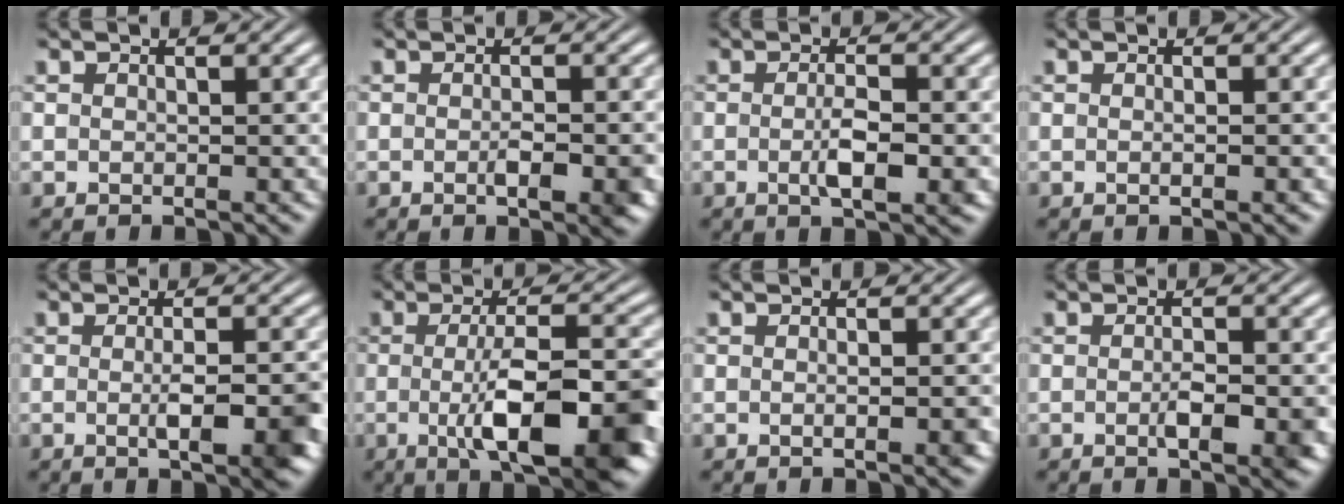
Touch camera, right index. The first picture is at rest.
{"total": 2.1, "force": [-0.8, 0.5, 1.8], "torque": [-0.023, 0.003, -0.019]}
{"total": 3.0, "force": [-1.0, 0.6, 2.8], "torque": [-0.049, -0.005, -0.018]}
{"total": 0.5, "force": [-0.3, 0.0, 0.4], "torque": [-0.008, 0.003, -0.008]}
{"total": 4.4, "force": [-1.5, 0.7, 4.0], "torque": [-0.057, -0.006, -0.026]}
{"total": 9.9, "force": [-2.7, 3.0, 9.1], "torque": [-0.135, -0.016, -0.038]}
{"total": 1.3, "force": [-0.6, 0.1, 1.2], "torque": [-0.017, 0.001, -0.014]}
{"total": 2.6, "force": [-1.0, 0.6, 2.3], "torque": [-0.032, 0.000, -0.021]}